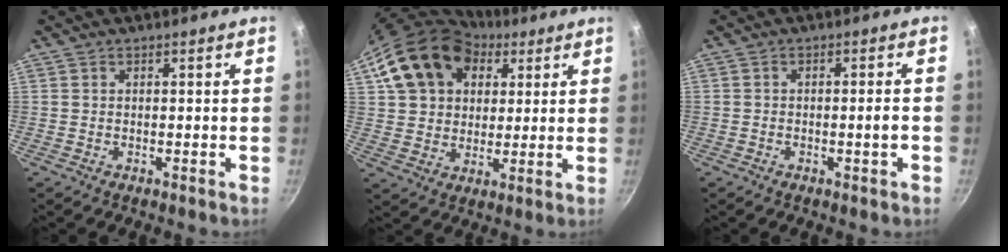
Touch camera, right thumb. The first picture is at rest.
{"total": 18.5, "force": [7.8, 13.7, 9.6], "torque": [-0.156, 0.008, 0.133]}
{"total": 2.3, "force": [-0.8, 0.3, 2.1], "torque": [-0.030, 0.011, -0.011]}